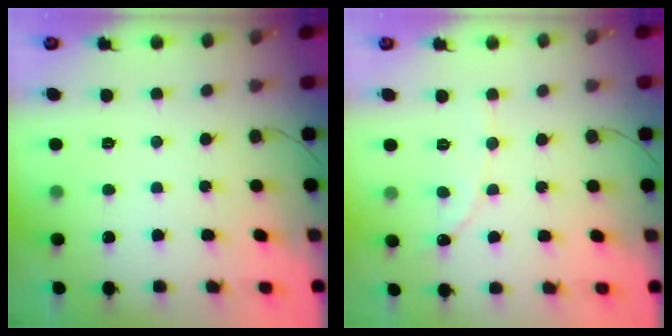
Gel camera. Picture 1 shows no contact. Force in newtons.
{"total": 2.2, "press": 2.2, "slide": 0.2}